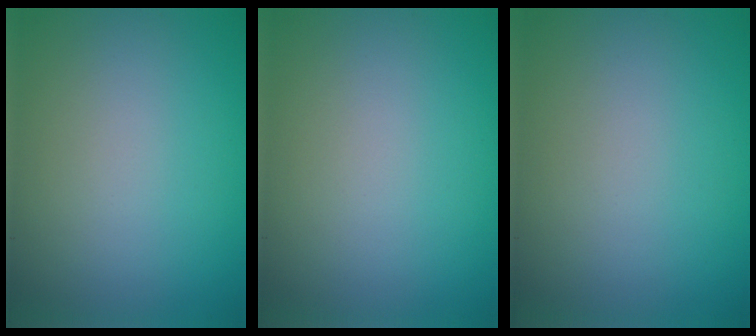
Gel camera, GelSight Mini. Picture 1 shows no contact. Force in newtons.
{"total": 0.0}
{"total": 0.0}